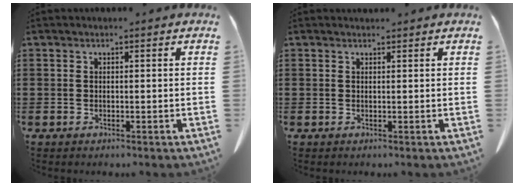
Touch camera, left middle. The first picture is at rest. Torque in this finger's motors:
{"motor_torque": [-0.13, 0.09, -0.15, -0.02]}